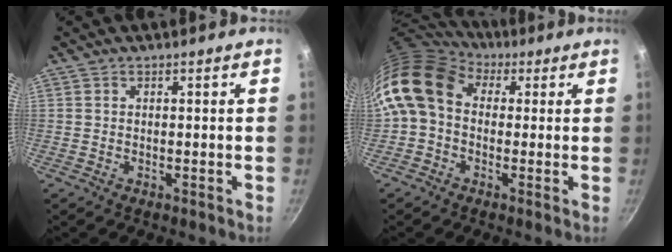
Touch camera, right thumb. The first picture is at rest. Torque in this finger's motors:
{"motor_torque": [0.21, 0.72, 1.21, -0.57, 0.22]}